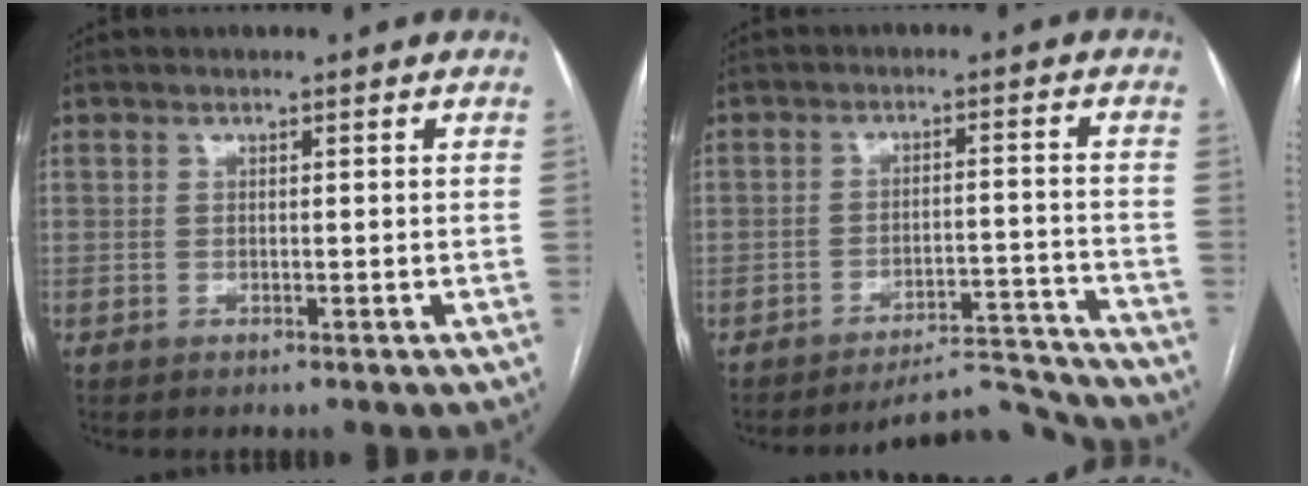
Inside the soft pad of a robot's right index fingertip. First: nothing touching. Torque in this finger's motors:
{"motor_torque": [-0.39, -0.23, -0.30, -0.10]}